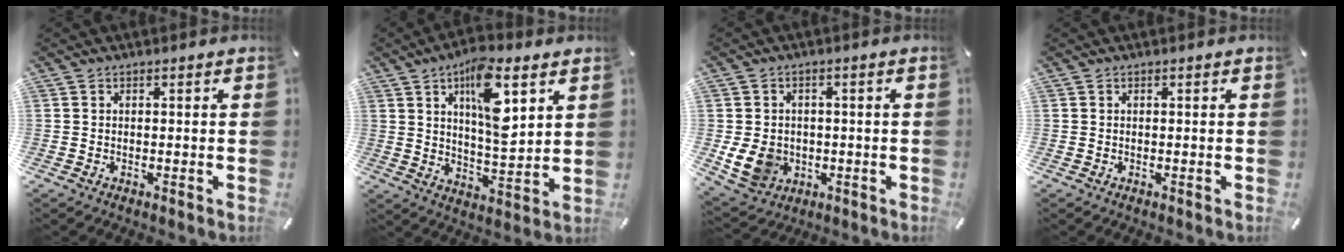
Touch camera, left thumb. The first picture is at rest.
{"total": 13.8, "force": [6.5, 5.3, 11.0], "torque": [-0.173, -0.024, 0.108]}
{"total": 8.2, "force": [-1.3, 7.1, 3.9], "torque": [-0.088, 0.006, -0.022]}
{"total": 0.0}